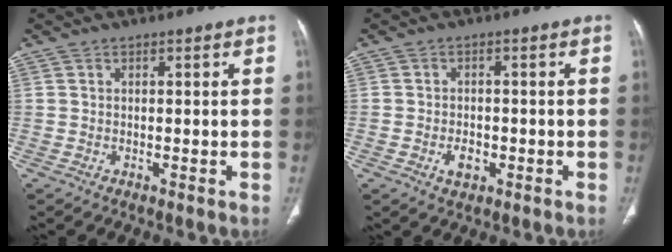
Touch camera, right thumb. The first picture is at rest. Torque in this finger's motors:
{"motor_torque": [0.63, 0.52, 0.49, -0.72, 0.19]}